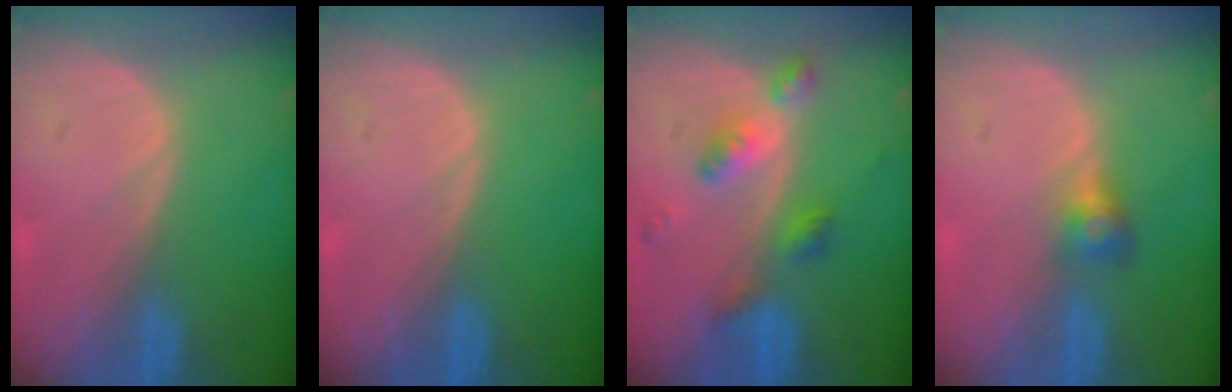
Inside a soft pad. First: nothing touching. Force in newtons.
{"total": 0.0}
{"total": 6.0, "press": 5.3, "slide": 2.9}
{"total": 2.8, "press": 2.6, "slide": 0.9}